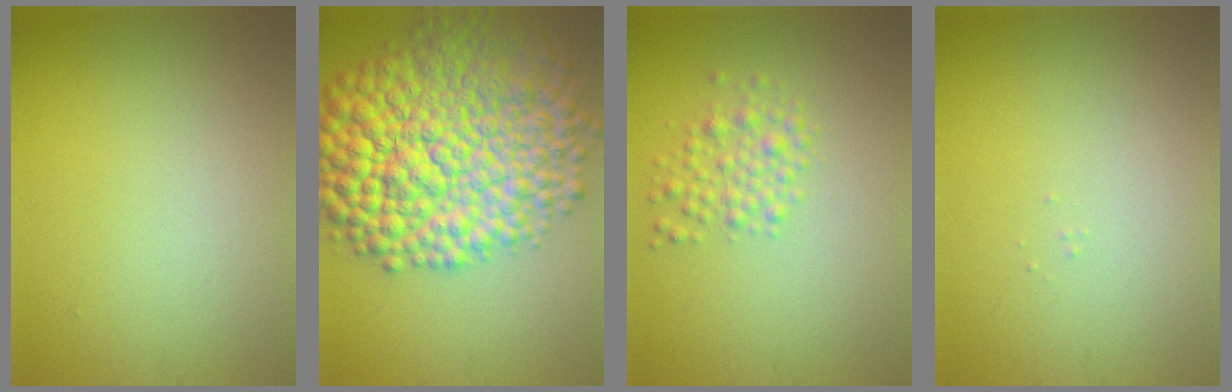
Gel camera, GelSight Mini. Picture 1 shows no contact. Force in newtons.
{"total": 14.9, "press": 14.9, "slide": 0.2}
{"total": 2.3, "press": 2.3, "slide": 0.0}
{"total": 0.0}